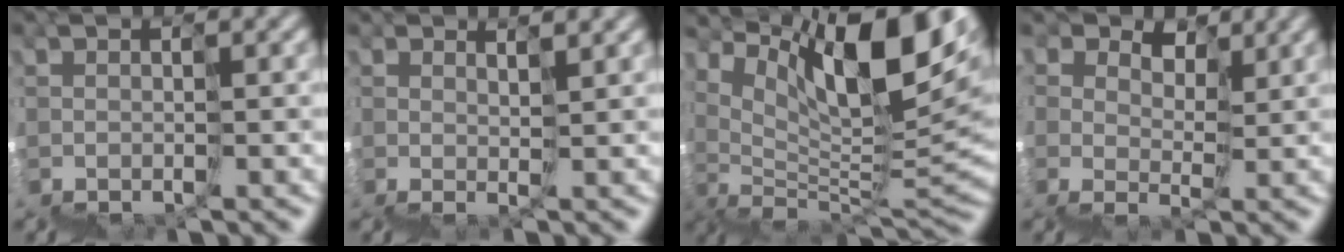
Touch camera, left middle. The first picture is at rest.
{"total": 3.3, "force": [2.4, 0.9, 2.0], "torque": [0.004, 0.020, 0.044]}
{"total": 12.3, "force": [8.3, 2.3, 8.8], "torque": [-0.141, 0.034, 0.154]}
{"total": 3.9, "force": [3.1, 2.3, 0.3], "torque": [0.010, 0.018, 0.062]}